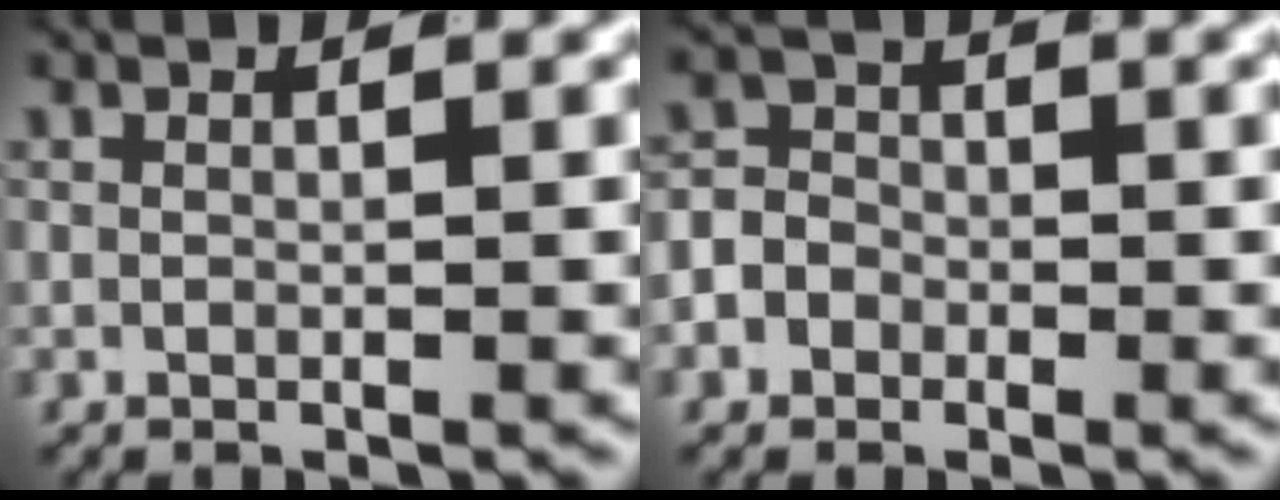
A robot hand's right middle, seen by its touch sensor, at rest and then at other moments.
{"total": 4.8, "force": [-1.2, 4.3, 1.6], "torque": [-0.023, 0.002, -0.032]}